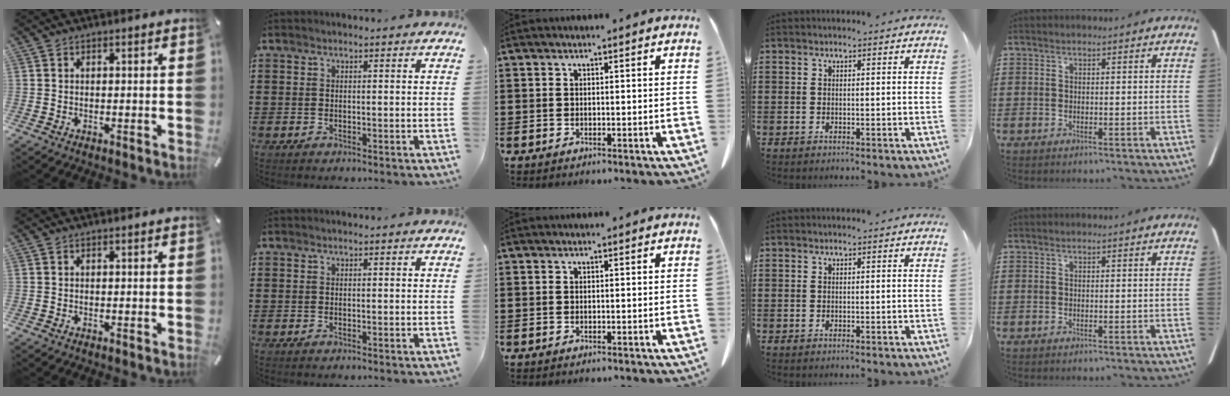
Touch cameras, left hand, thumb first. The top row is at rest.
{}